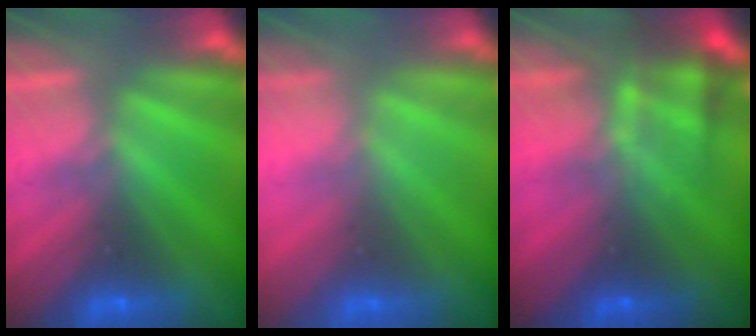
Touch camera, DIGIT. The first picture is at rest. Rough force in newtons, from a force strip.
{"total": 2.4}
{"total": 7.1}